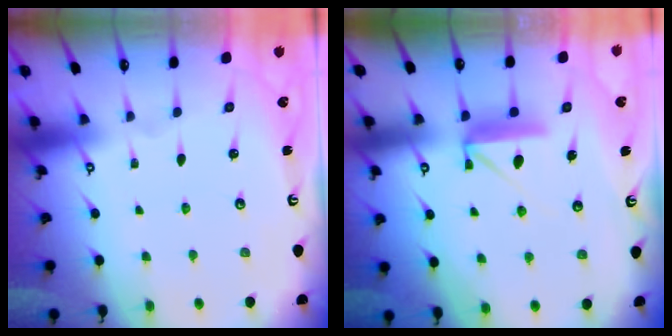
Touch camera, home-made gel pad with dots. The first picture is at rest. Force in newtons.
{"total": 8.9, "press": 8.9, "slide": 0.3}